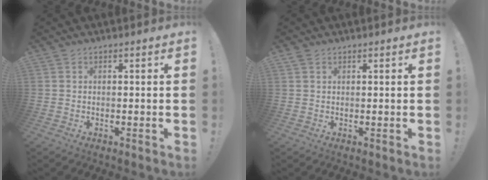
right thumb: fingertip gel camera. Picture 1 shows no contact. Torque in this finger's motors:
{"motor_torque": [0.00, 0.01, 0.08, 0.06, 0.03]}